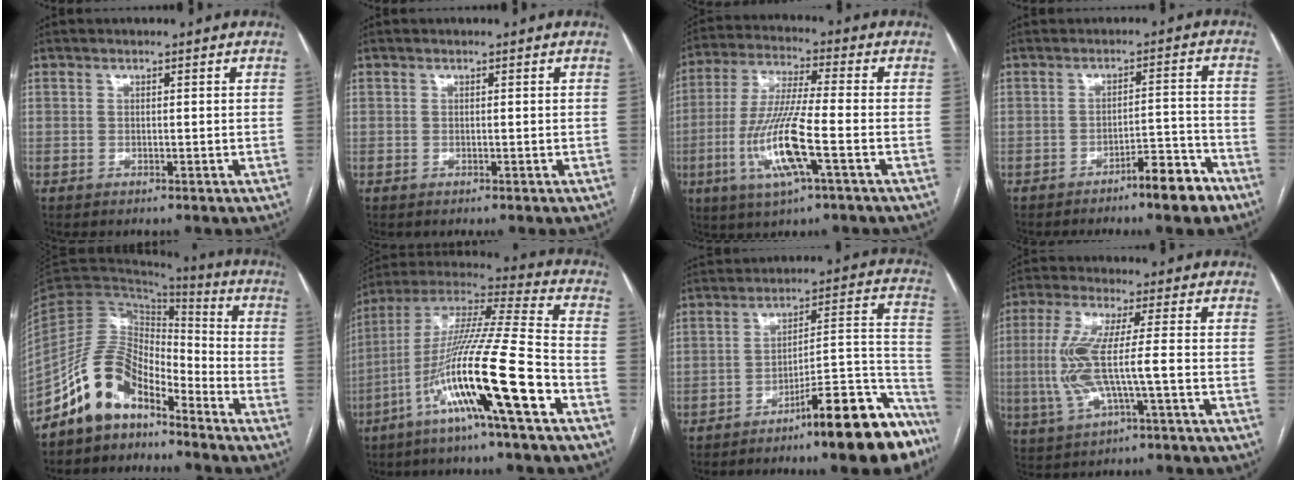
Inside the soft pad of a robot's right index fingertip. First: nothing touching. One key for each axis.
{"total": 0.0}
{"total": 12.9, "fx": -4.0, "fy": 0.8, "fz": 12.2, "tx": -0.254, "ty": -0.010, "tz": -0.078}
{"total": 5.9, "fx": -4.5, "fy": 0.7, "fz": 3.7, "tx": -0.041, "ty": 0.007, "tz": -0.068}
{"total": 11.1, "fx": -8.4, "fy": 5.0, "fz": 5.3, "tx": -0.108, "ty": 0.033, "tz": -0.162}
{"total": 19.2, "fx": -8.0, "fy": -0.5, "fz": 17.5, "tx": -0.340, "ty": -0.014, "tz": -0.152}
{"total": 15.8, "fx": -11.6, "fy": 2.3, "fz": 10.5, "tx": -0.081, "ty": 0.053, "tz": -0.176}
{"total": 9.8, "fx": -1.4, "fy": 0.9, "fz": 9.6, "tx": -0.210, "ty": 0.005, "tz": -0.028}